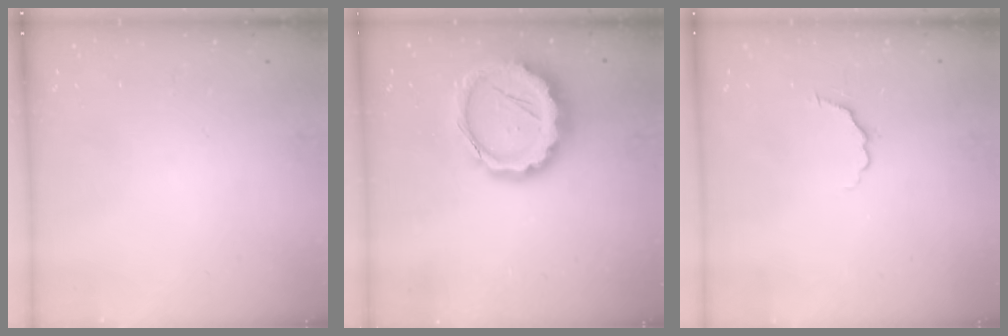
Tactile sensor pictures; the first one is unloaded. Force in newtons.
{"total": 15.0, "press": 14.6, "slide": 3.2}
{"total": 4.0, "press": 3.9, "slide": 0.9}